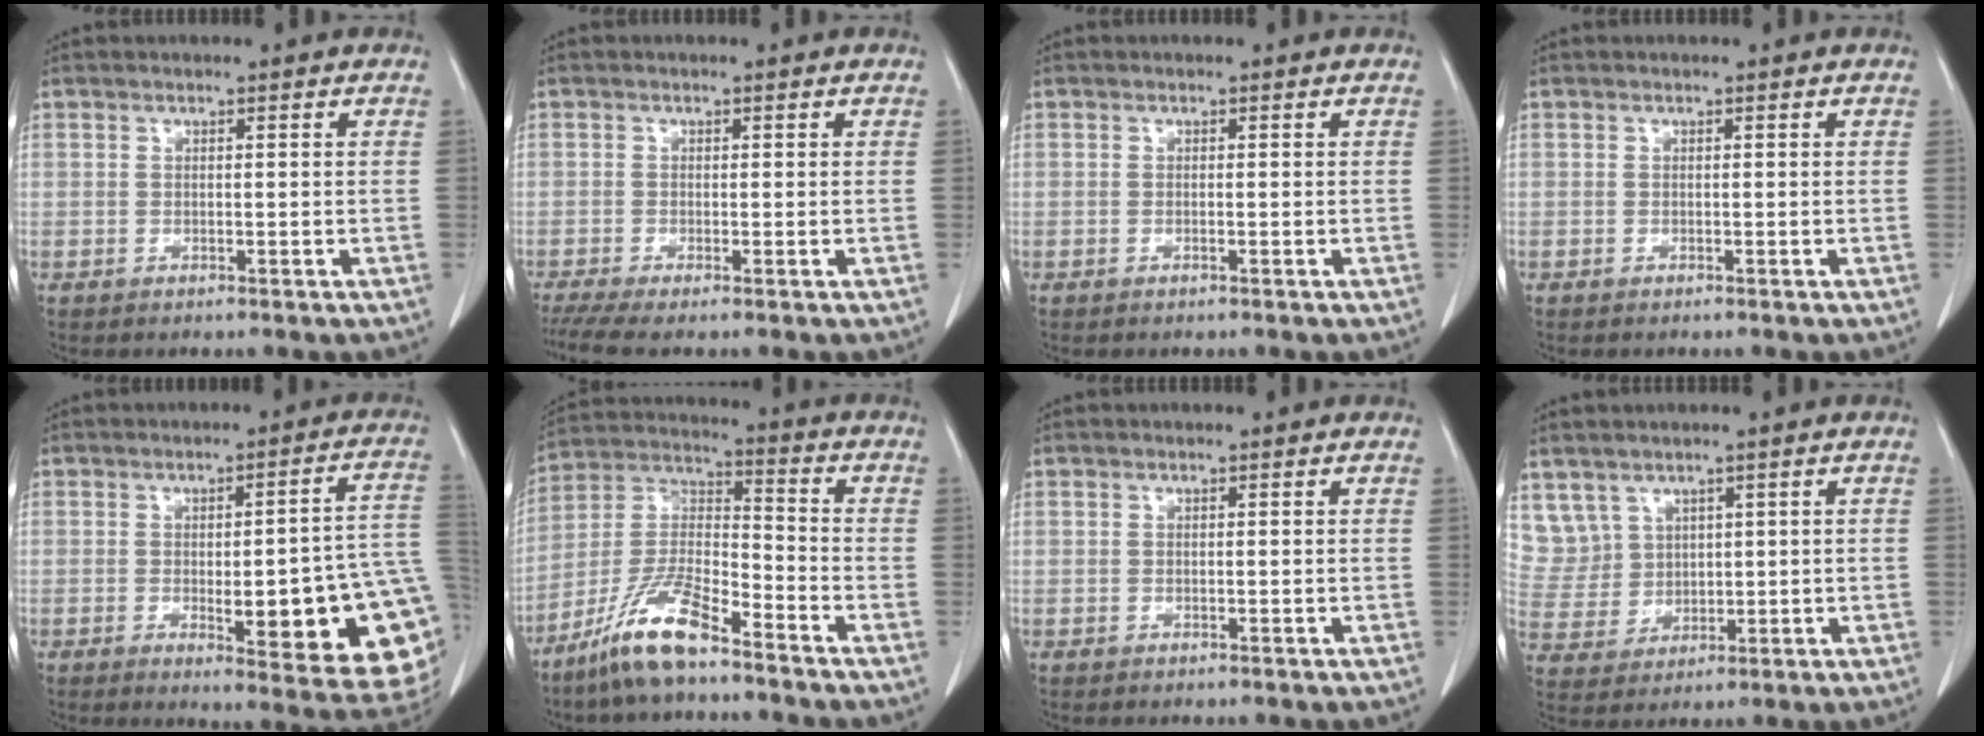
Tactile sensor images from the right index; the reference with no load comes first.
{"total": 3.6, "force": [-2.5, 0.4, 2.6], "torque": [-0.054, -0.006, -0.049]}
{"total": 0.0}
{"total": 0.0}
{"total": 20.0, "force": [-3.3, 3.7, 19.4], "torque": [-0.162, 0.008, -0.023]}
{"total": 11.8, "force": [-8.6, 1.9, 7.7], "torque": [-0.166, -0.005, -0.168]}
{"total": 0.0}
{"total": 7.6, "force": [4.2, 6.3, 0.4], "torque": [-0.021, 0.023, 0.105]}